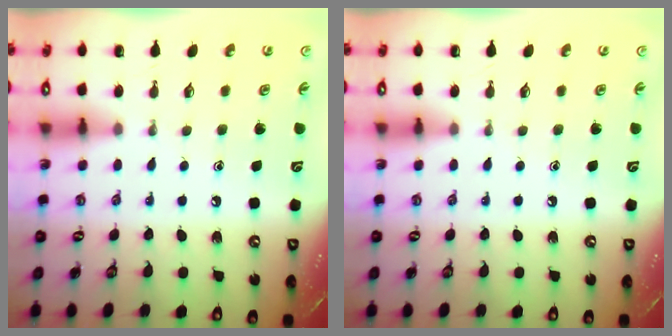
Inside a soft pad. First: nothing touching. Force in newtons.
{"total": 0.0}